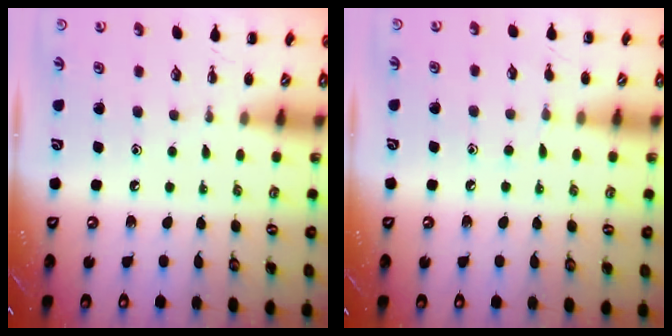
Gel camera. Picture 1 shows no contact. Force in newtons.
{"total": 5.7, "press": 5.2, "slide": 2.2}